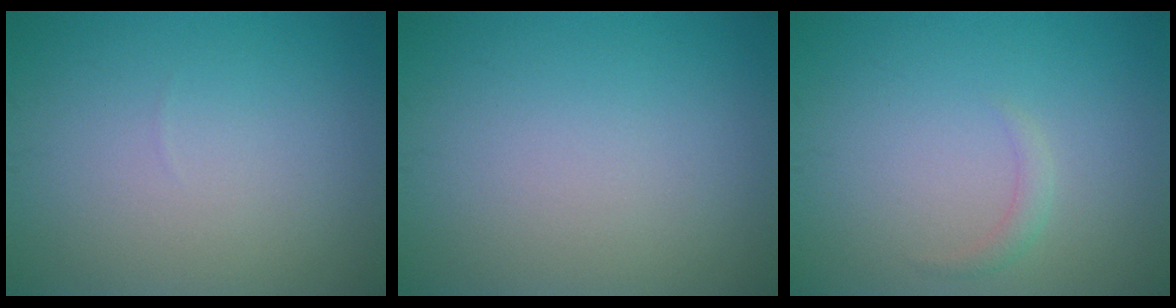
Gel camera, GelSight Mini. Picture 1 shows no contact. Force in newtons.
{"total": 0.0}
{"total": 1.0, "press": 1.0, "slide": 0.0}